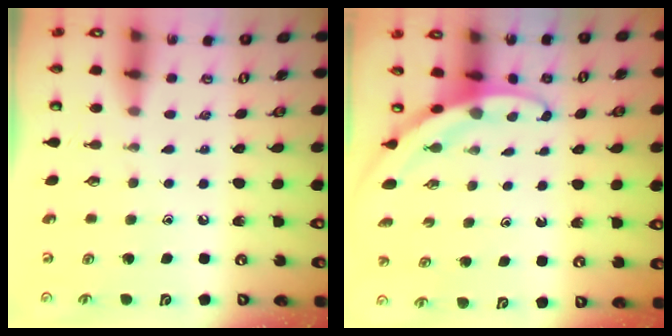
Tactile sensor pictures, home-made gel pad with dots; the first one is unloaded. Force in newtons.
{"total": 2.9, "press": 2.9, "slide": 0.1}